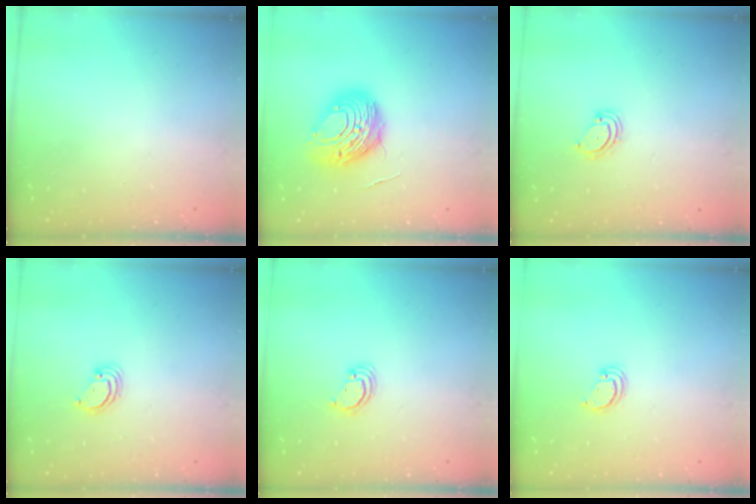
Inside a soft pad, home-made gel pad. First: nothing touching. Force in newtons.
{"total": 11.2, "press": 11.2, "slide": 1.2}
{"total": 3.4, "press": 3.3, "slide": 0.7}
{"total": 3.1, "press": 3.1, "slide": 0.3}
{"total": 2.7, "press": 2.7, "slide": 0.2}
{"total": 2.6, "press": 2.6, "slide": 0.2}